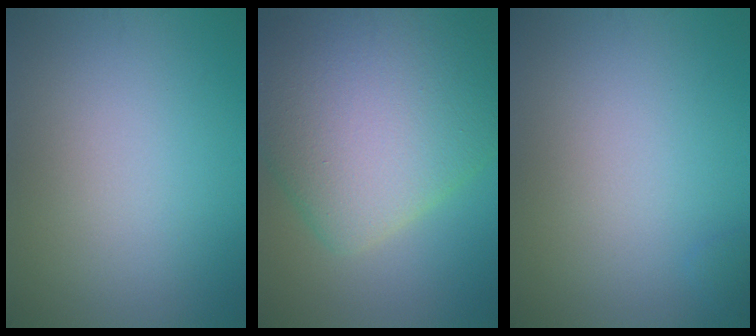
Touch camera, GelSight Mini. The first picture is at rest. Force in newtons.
{"total": 11.0, "press": 11.0, "slide": 0.7}
{"total": 0.9, "press": 0.9, "slide": 0.2}